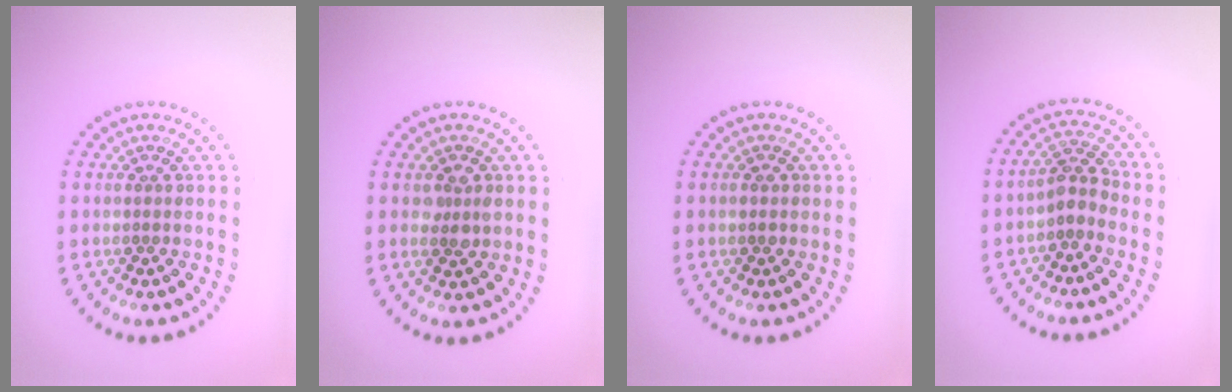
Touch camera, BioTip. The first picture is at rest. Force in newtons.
{"total": 1.4, "press": 1.4, "slide": 0.2}
{"total": 0.9, "press": 0.9, "slide": 0.1}
{"total": 2.1, "press": 1.7, "slide": 1.2}